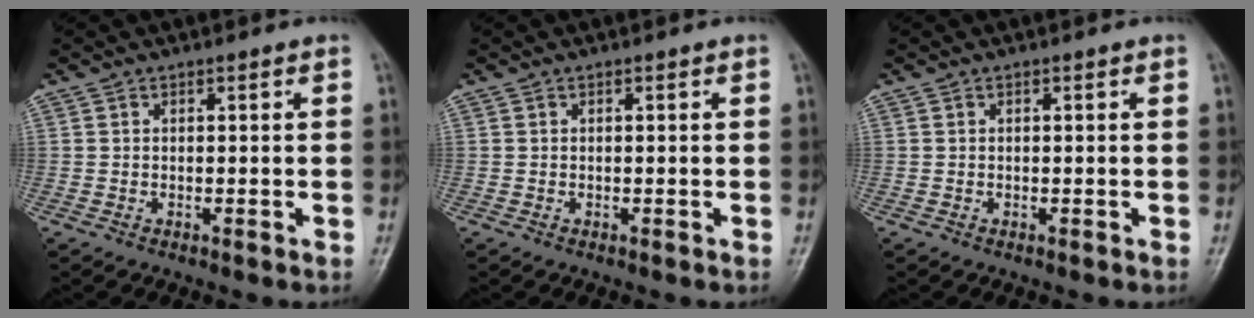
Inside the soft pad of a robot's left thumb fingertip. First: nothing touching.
{"total": 0.0}
{"total": 0.0}